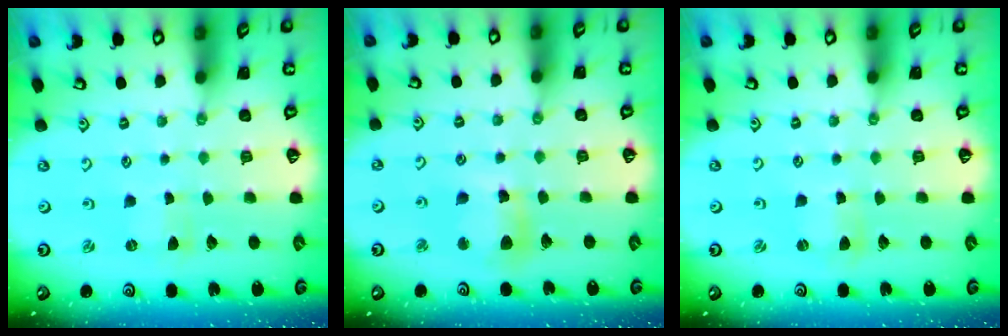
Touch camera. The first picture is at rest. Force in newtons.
{"total": 9.8, "press": 9.7, "slide": 1.0}
{"total": 1.6, "press": 1.6, "slide": 0.3}